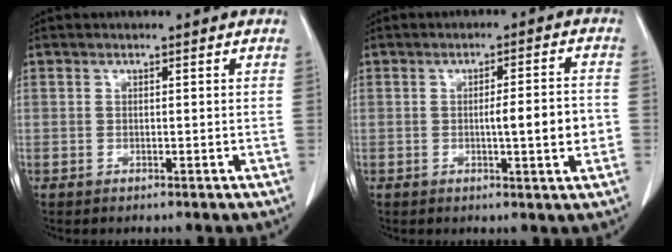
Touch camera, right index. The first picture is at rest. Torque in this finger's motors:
{"motor_torque": [0.80, -0.15, 0.50, 0.10]}